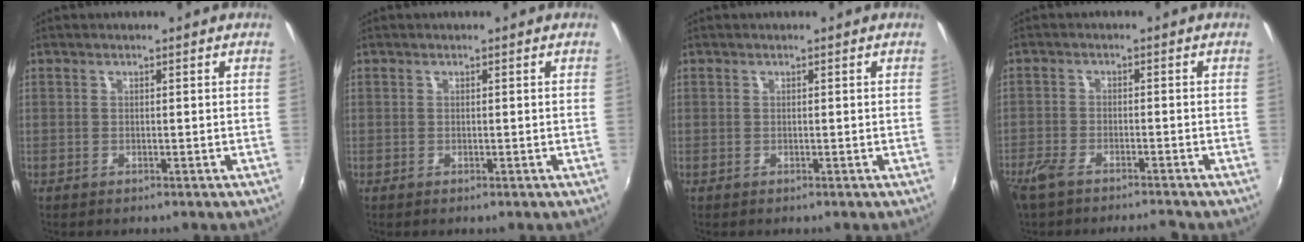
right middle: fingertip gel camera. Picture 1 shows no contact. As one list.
[{"total": 0.0}, {"total": 0.0}, {"total": 6.5, "force": [-5.5, 1.5, 3.1], "torque": [-0.083, -0.018, -0.104]}]